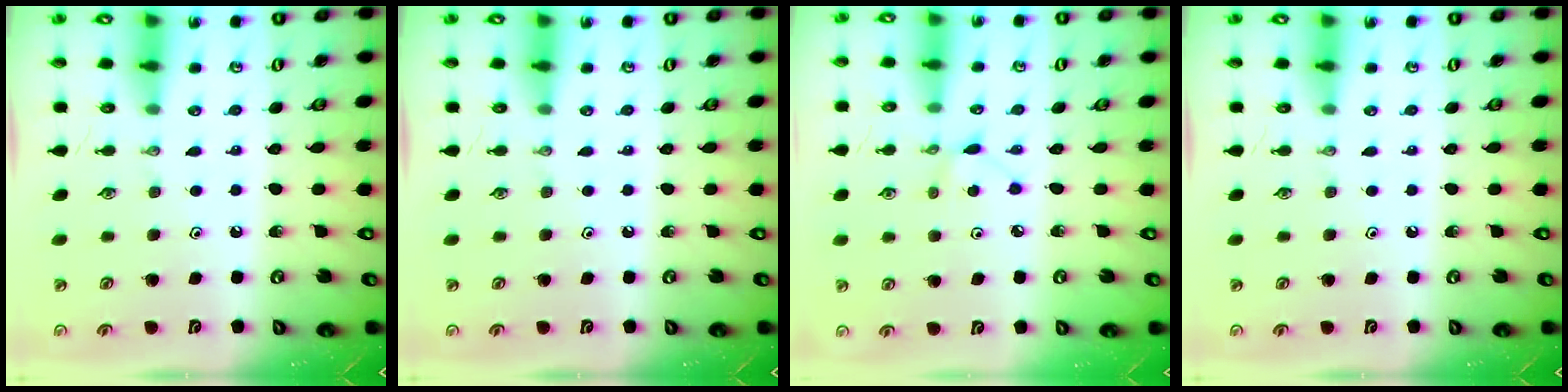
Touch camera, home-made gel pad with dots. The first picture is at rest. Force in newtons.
{"total": 0.0}
{"total": 3.2, "press": 3.2, "slide": 0.2}
{"total": 0.0}